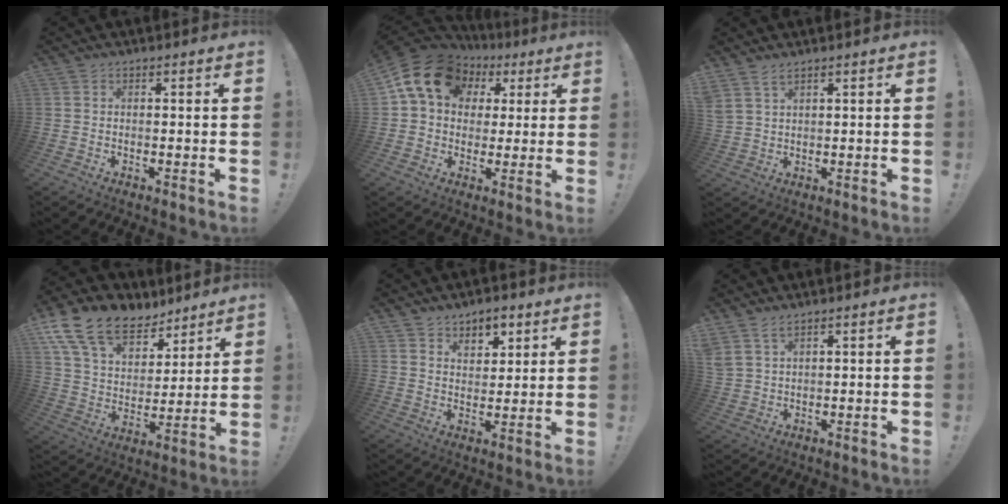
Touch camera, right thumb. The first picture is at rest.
{"total": 15.7, "force": [6.4, 11.4, 8.6], "torque": [-0.134, -0.015, 0.122]}
{"total": 3.3, "force": [2.6, 0.5, 2.0], "torque": [-0.047, -0.011, 0.051]}
{"total": 17.3, "force": [11.9, 9.7, 8.0], "torque": [-0.144, -0.074, 0.223]}
{"total": 6.0, "force": [4.2, 4.1, 1.5], "torque": [-0.004, -0.033, 0.076]}
{"total": 3.8, "force": [3.1, 0.8, 2.1], "torque": [-0.050, -0.011, 0.061]}